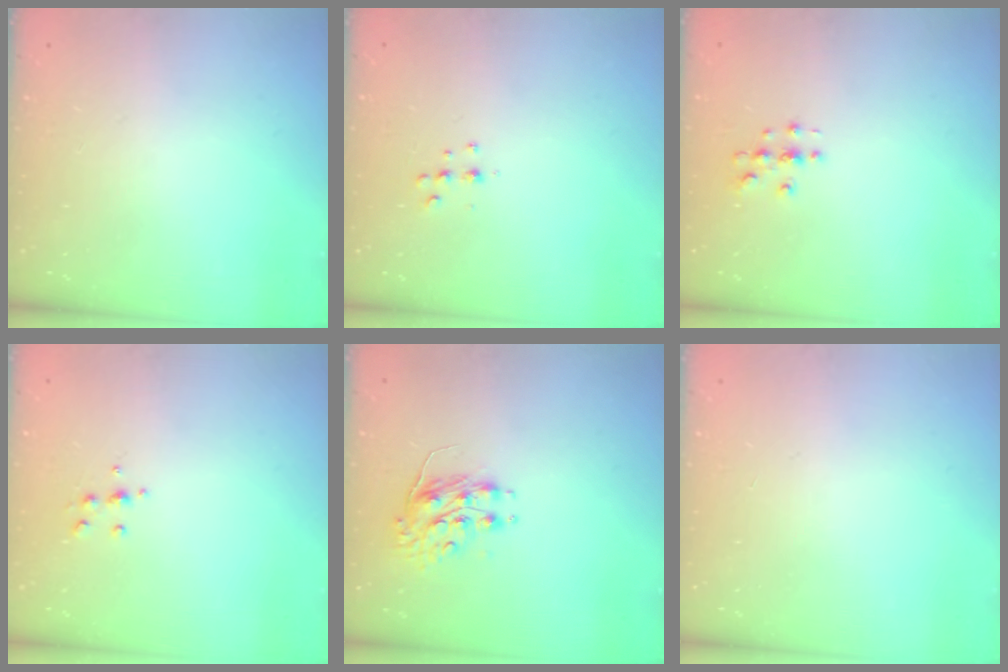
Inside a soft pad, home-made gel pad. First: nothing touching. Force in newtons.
{"total": 5.1, "press": 5.0, "slide": 0.8}
{"total": 2.8, "press": 2.8, "slide": 0.2}
{"total": 5.8, "press": 5.7, "slide": 0.8}
{"total": 8.0, "press": 8.0, "slide": 0.2}
{"total": 0.0}